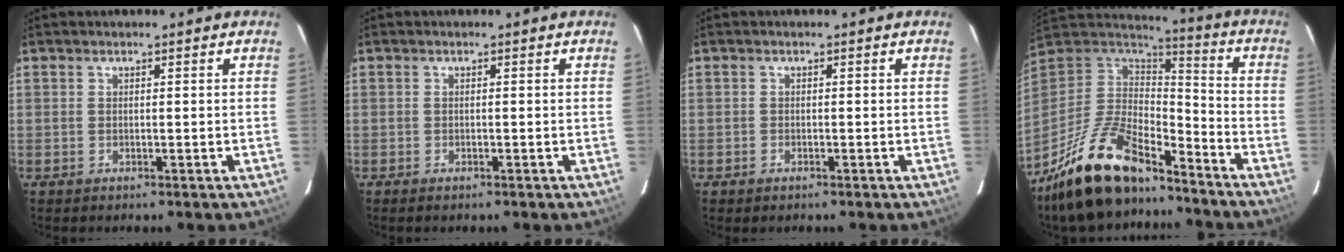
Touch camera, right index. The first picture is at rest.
{"total": 0.7, "force": [-0.6, 0.1, 0.3], "torque": [-0.008, -0.002, -0.011]}
{"total": 0.8, "force": [-0.6, 0.5, 0.1], "torque": [-0.005, -0.002, -0.009]}
{"total": 22.2, "force": [-16.4, 8.1, 12.7], "torque": [-0.261, -0.022, -0.286]}